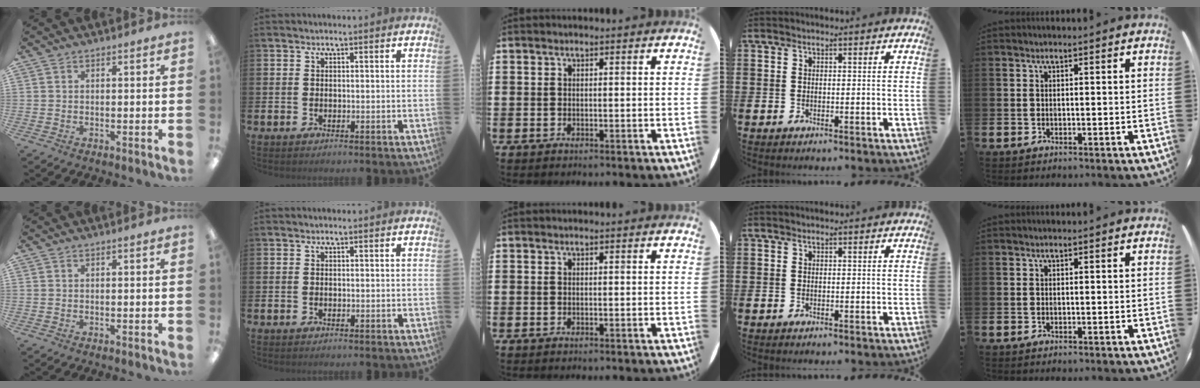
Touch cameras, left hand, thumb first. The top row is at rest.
{}